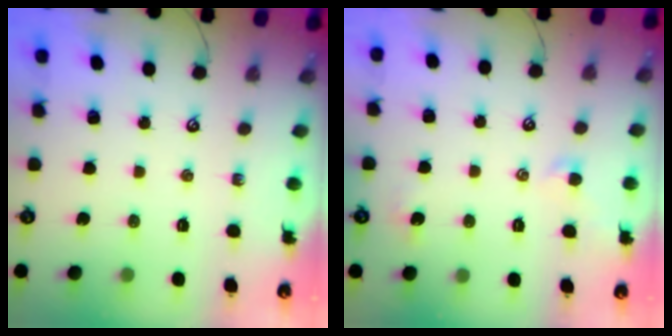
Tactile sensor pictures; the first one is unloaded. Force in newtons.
{"total": 1.4, "press": 1.3, "slide": 0.6}